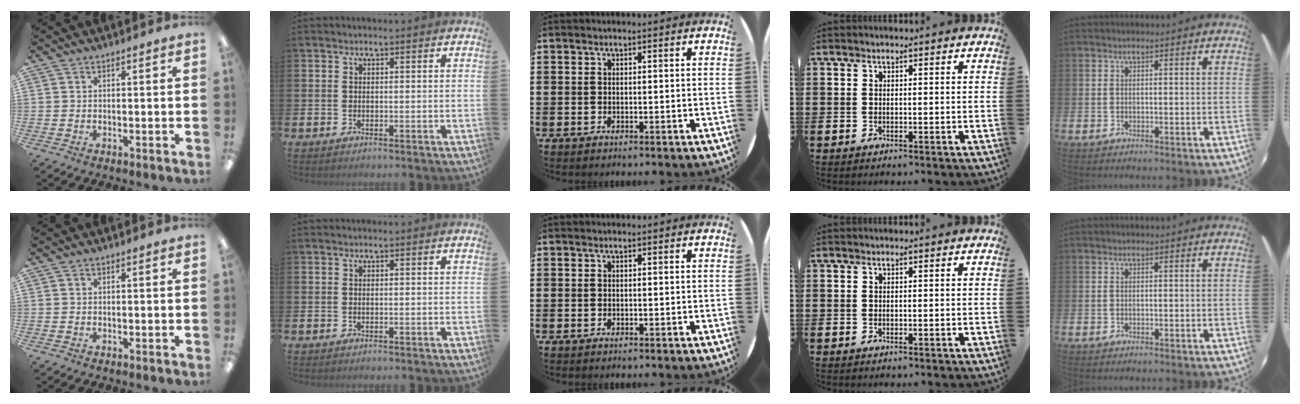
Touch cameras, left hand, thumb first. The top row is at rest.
{}